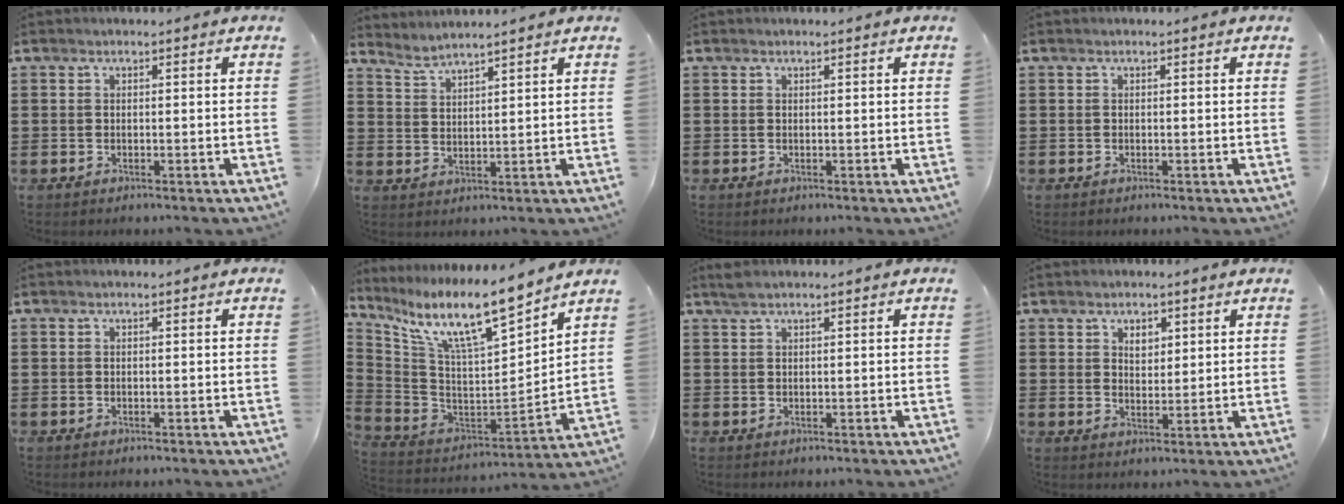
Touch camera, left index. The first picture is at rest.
{"total": 2.6, "force": [2.6, -0.2, 0.3], "torque": [-0.014, -0.010, 0.048]}
{"total": 0.0}
{"total": 0.0}
{"total": 0.0}
{"total": 12.1, "force": [9.3, 1.9, 7.5], "torque": [-0.172, -0.065, 0.155]}
{"total": 1.2, "force": [0.9, 0.1, 0.8], "torque": [-0.017, 0.001, 0.017]}
{"total": 2.8, "force": [1.9, 1.6, 1.3], "torque": [-0.014, -0.002, 0.031]}